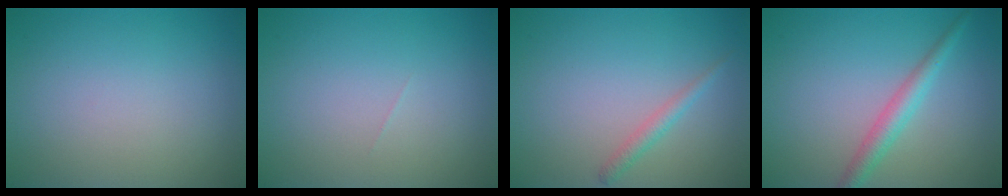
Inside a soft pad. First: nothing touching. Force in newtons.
{"total": 0.0}
{"total": 1.4, "press": 1.4, "slide": 0.1}
{"total": 2.6, "press": 2.5, "slide": 0.1}